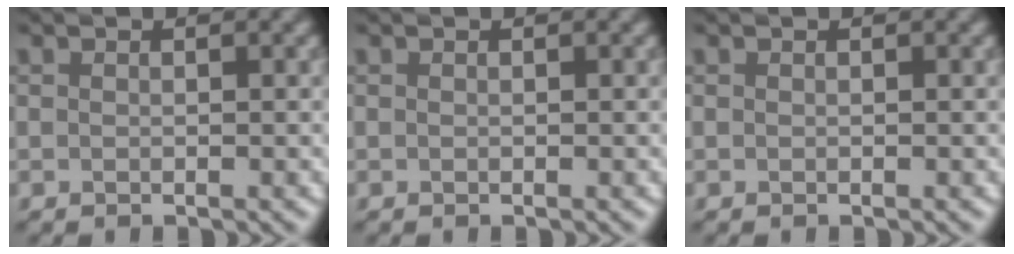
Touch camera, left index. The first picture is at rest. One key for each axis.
{"total": 0.0}
{"total": 0.0}